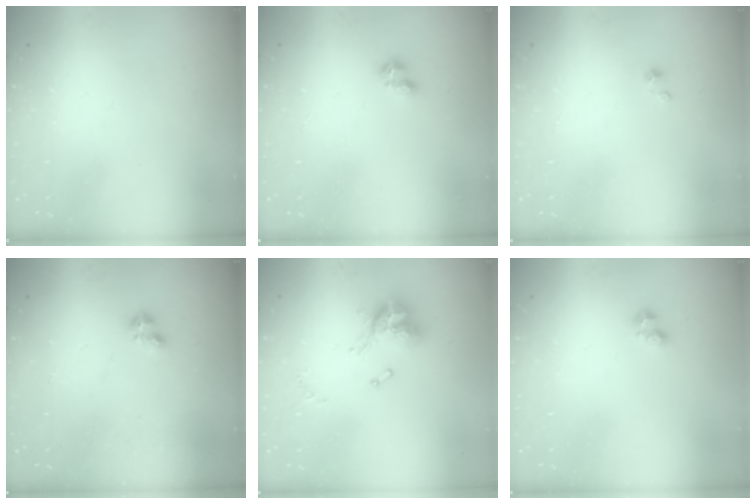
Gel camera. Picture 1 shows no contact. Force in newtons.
{"total": 3.3, "press": 3.2, "slide": 0.7}
{"total": 0.7, "press": 0.7, "slide": 0.1}
{"total": 2.2, "press": 2.2, "slide": 0.4}
{"total": 12.6, "press": 12.5, "slide": 1.4}
{"total": 1.9, "press": 1.8, "slide": 0.5}